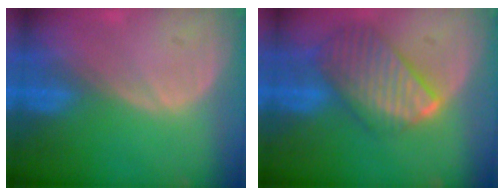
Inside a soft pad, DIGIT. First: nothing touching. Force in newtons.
{"total": 9.8, "press": 8.4, "slide": 5.0}